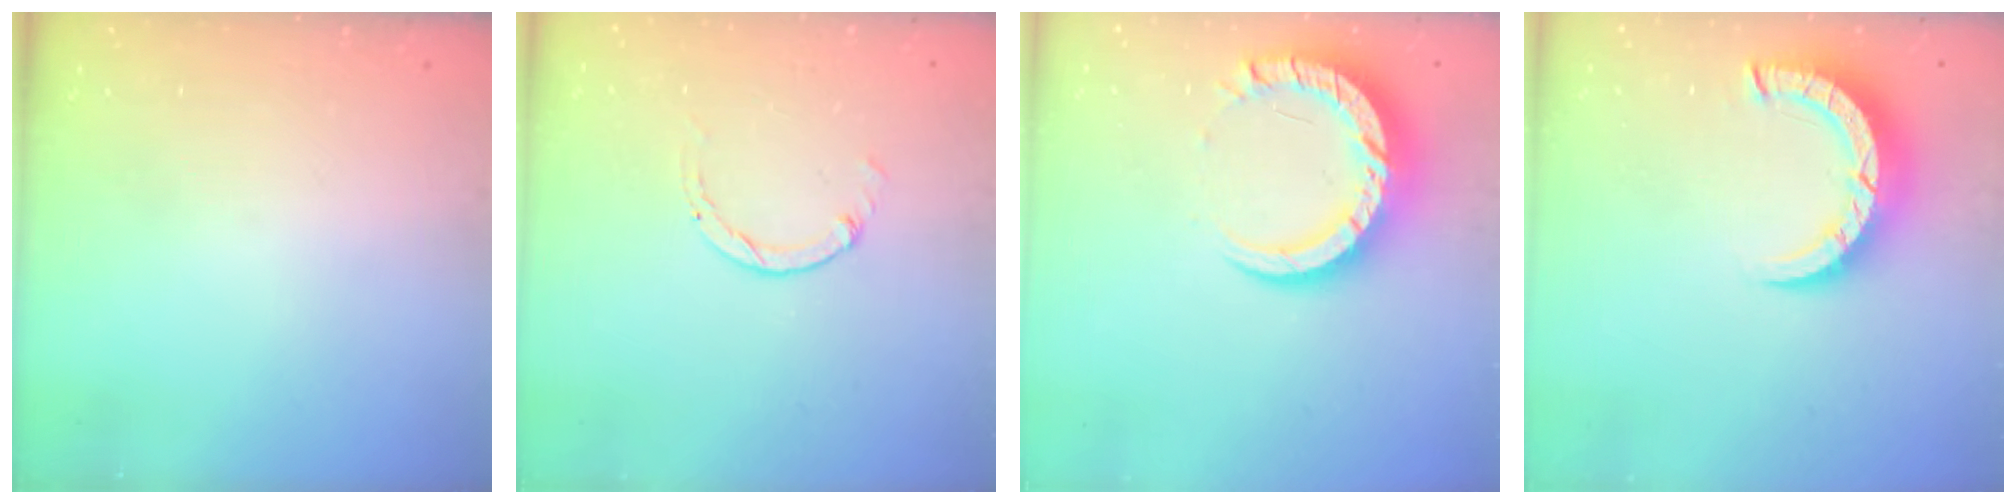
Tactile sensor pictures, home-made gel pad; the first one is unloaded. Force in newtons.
{"total": 0.0}
{"total": 13.0, "press": 13.0, "slide": 1.0}
{"total": 6.7, "press": 6.7, "slide": 0.7}